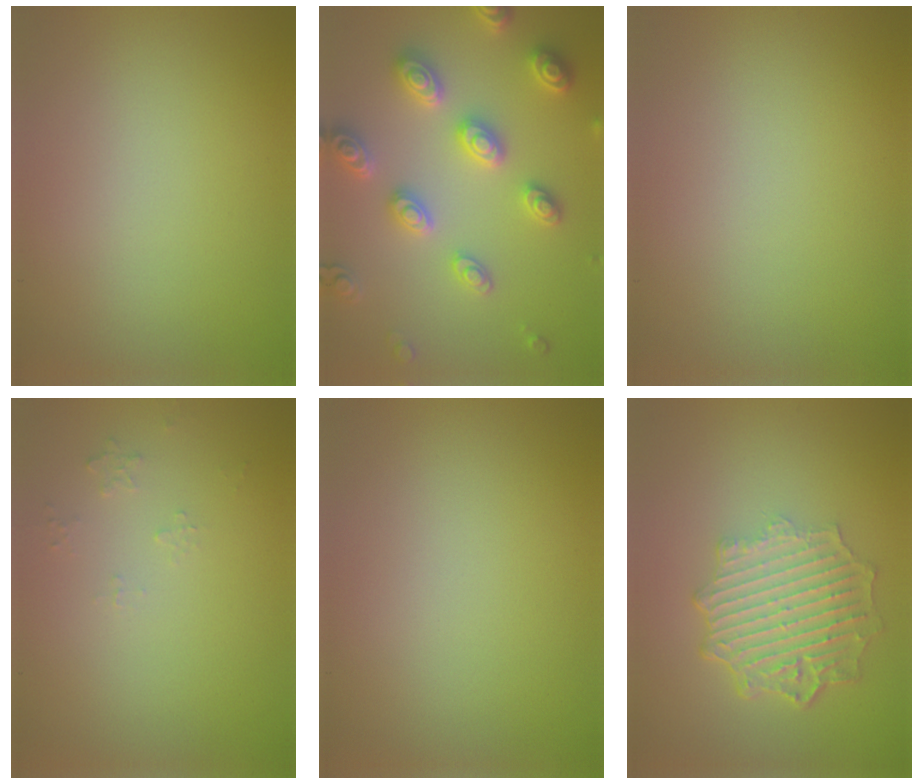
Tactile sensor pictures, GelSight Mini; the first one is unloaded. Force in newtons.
{"total": 5.2, "press": 5.0, "slide": 1.3}
{"total": 0.0}
{"total": 0.6, "press": 0.4, "slide": 0.5}
{"total": 0.0}
{"total": 6.3, "press": 4.7, "slide": 4.2}